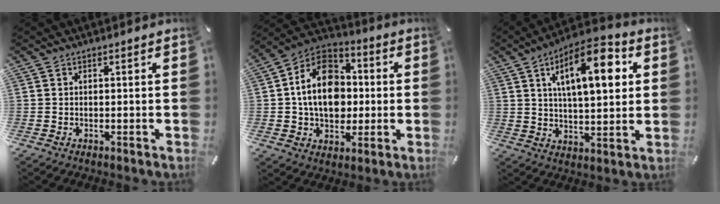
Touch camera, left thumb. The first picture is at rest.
{"total": 16.4, "force": [-0.2, 13.0, 10.1], "torque": [-0.184, 0.017, -0.006]}
{"total": 16.0, "force": [6.2, 6.8, 13.1], "torque": [-0.190, -0.017, 0.096]}